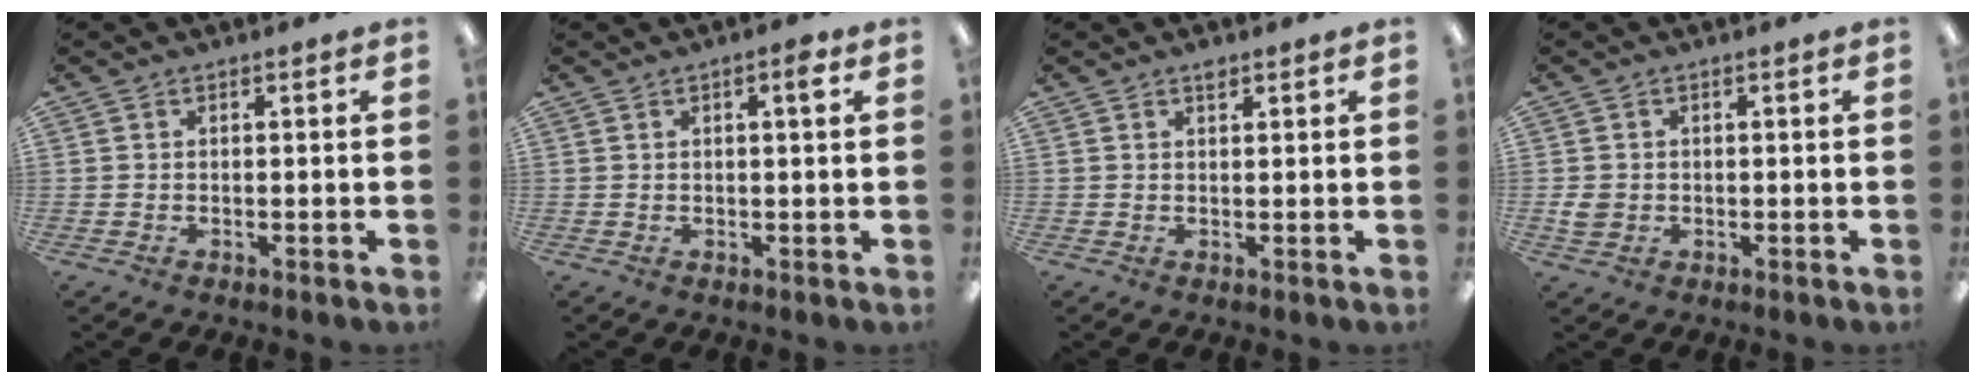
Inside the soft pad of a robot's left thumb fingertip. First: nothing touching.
{"total": 3.3, "force": [1.6, 0.6, 2.8], "torque": [-0.042, -0.002, 0.022]}
{"total": 1.5, "force": [1.2, 0.5, 0.8], "torque": [-0.010, -0.003, 0.020]}
{"total": 2.9, "force": [0.1, 2.5, 1.5], "torque": [-0.034, 0.004, -0.001]}